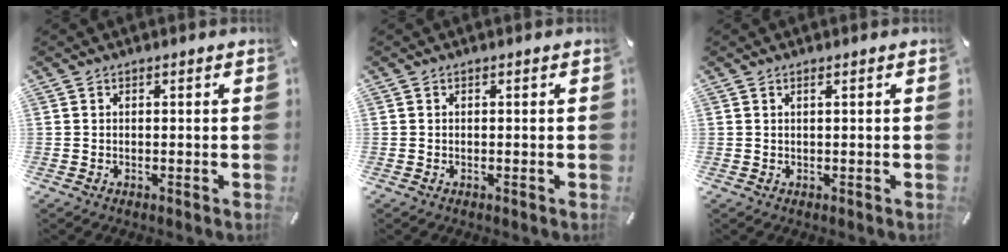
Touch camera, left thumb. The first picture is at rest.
{"total": 0.0}
{"total": 0.7, "force": [0.3, 0.0, 0.7], "torque": [-0.011, 0.001, 0.004]}